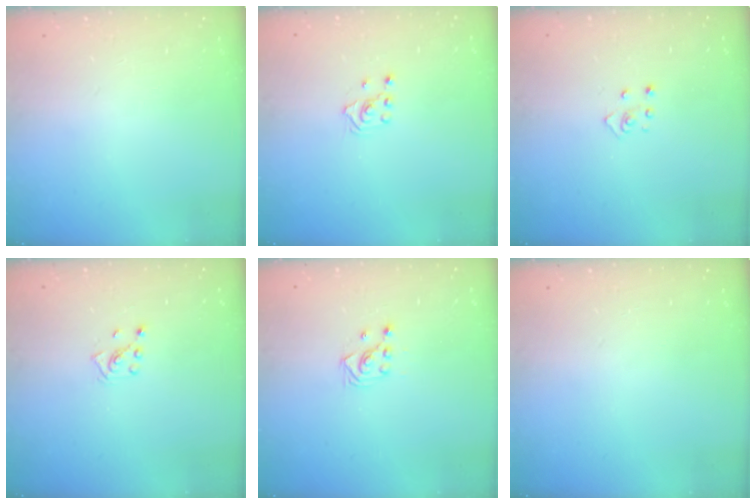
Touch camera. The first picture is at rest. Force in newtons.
{"total": 2.1, "press": 1.8, "slide": 0.9}
{"total": 2.8, "press": 2.8, "slide": 0.3}
{"total": 2.8, "press": 2.8, "slide": 0.2}
{"total": 2.9, "press": 2.9, "slide": 0.3}
{"total": 0.0}